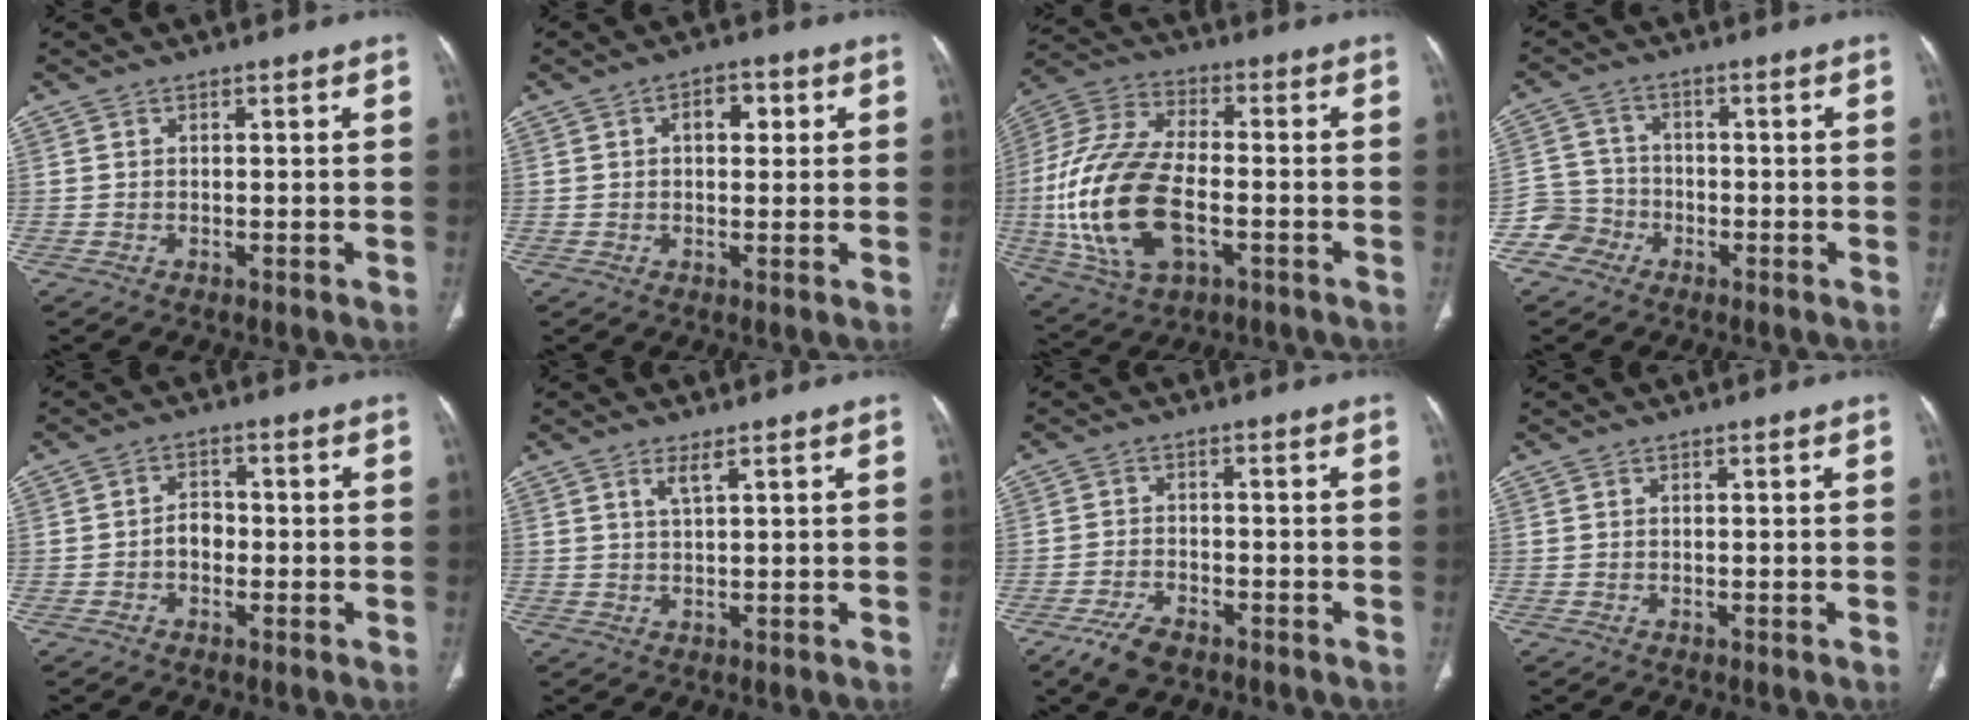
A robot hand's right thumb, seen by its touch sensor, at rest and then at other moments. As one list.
[{"total": 5.0, "force": [1.4, 3.0, 3.7], "torque": [-0.037, 0.006, 0.017]}, {"total": 21.8, "force": [-4.3, 11.6, 17.9], "torque": [-0.384, 0.012, -0.070]}, {"total": 5.6, "force": [-2.9, 4.7, -0.2], "torque": [0.033, 0.028, -0.063]}, {"total": 3.2, "force": [-0.9, 2.4, 1.9], "torque": [-0.016, 0.014, -0.023]}, {"total": 2.2, "force": [1.3, 0.3, 1.7], "torque": [-0.040, -0.007, 0.030]}, {"total": 5.5, "force": [-3.8, 2.5, 3.1], "torque": [-0.063, 0.012, -0.068]}, {"total": 0.0}]